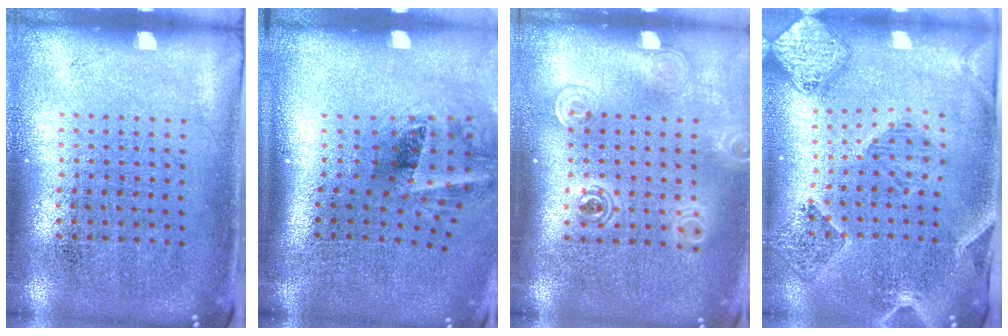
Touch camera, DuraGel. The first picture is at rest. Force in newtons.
{"total": 2.0, "press": 1.2, "slide": 1.6}
{"total": 1.9, "press": 1.4, "slide": 1.2}
{"total": 1.5, "press": 1.5, "slide": 0.2}